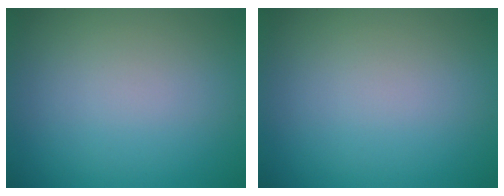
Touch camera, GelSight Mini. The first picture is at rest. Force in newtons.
{"total": 0.0}